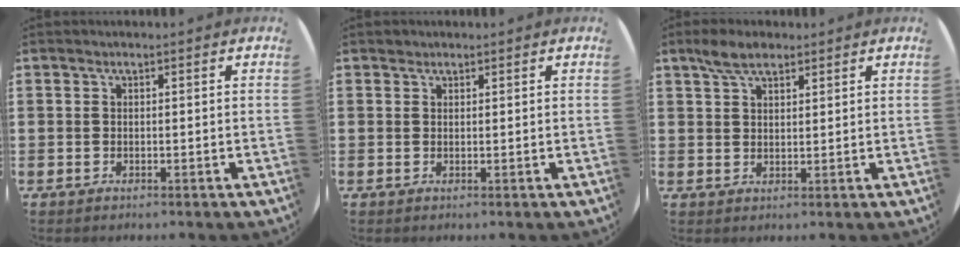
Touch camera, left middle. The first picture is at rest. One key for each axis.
{"total": 0.6, "fx": 0.6, "fy": 0.2, "fz": -0.1, "tx": 0.001, "ty": 0.003, "tz": 0.011}
{"total": 4.2, "fx": 3.2, "fy": 1.8, "fz": 2.0, "tx": -0.038, "ty": 0.003, "tz": 0.058}